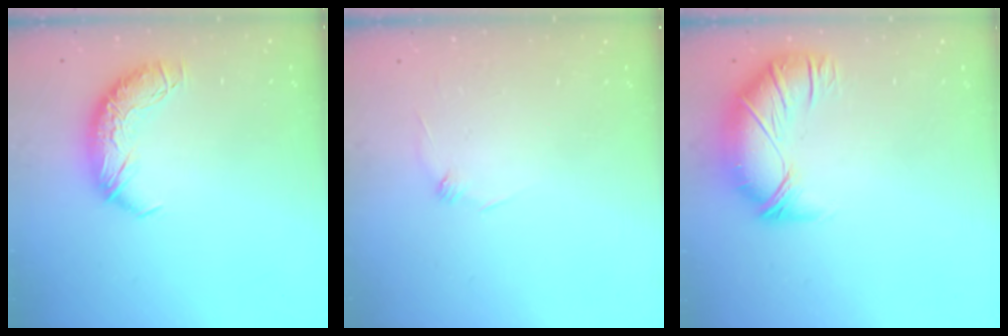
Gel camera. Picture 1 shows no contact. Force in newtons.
{"total": 8.1, "press": 8.1, "slide": 0.6}
{"total": 2.7, "press": 1.1, "slide": 2.5}